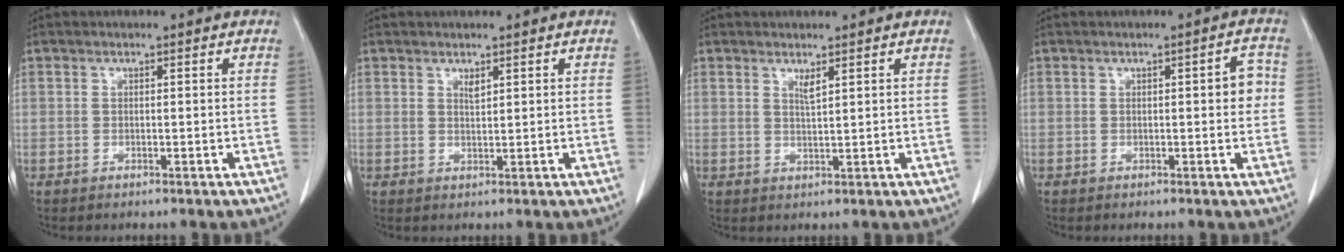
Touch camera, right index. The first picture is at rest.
{"total": 1.1, "force": [0.8, 0.2, 0.8], "torque": [-0.017, -0.004, 0.017]}
{"total": 1.6, "force": [1.1, 0.0, 1.2], "torque": [-0.025, -0.006, 0.022]}
{"total": 3.0, "force": [0.2, 0.9, 2.9], "torque": [-0.029, 0.005, -0.001]}